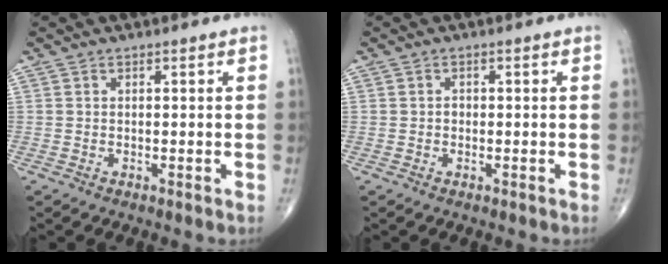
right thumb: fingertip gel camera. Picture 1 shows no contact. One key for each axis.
{"total": 0.7, "fx": -0.2, "fy": 0.6, "fz": 0.4, "tx": -0.001, "ty": 0.001, "tz": -0.006}